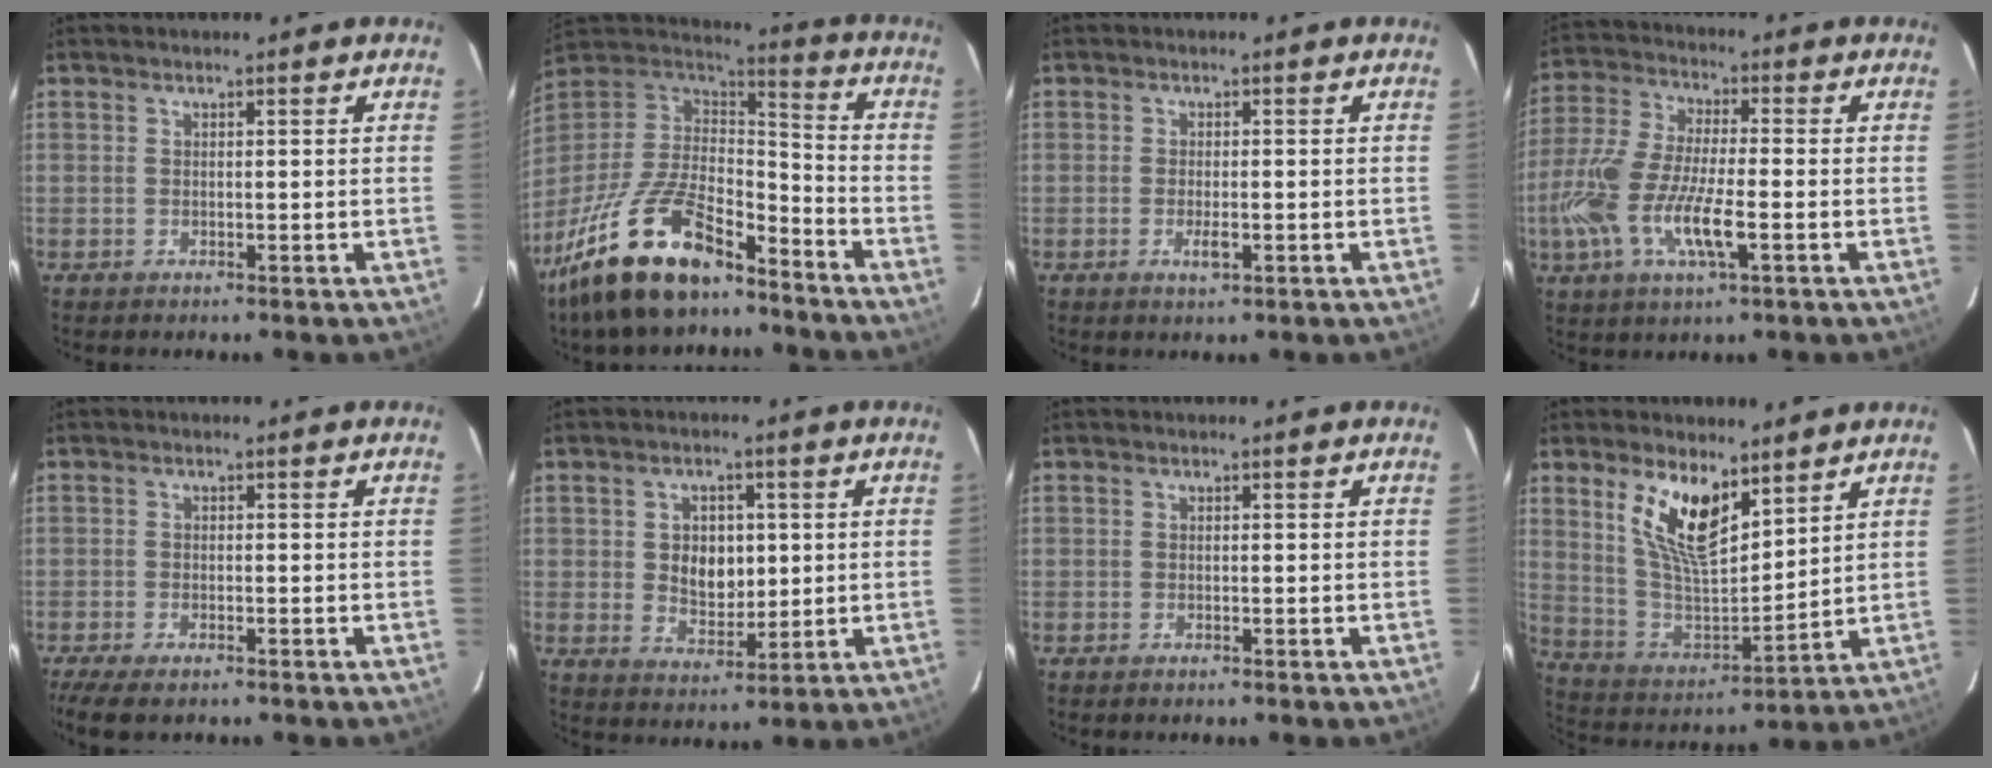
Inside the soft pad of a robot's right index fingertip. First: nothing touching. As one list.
[{"total": 24.1, "force": [-16.5, 9.3, 15.0], "torque": [-0.310, -0.024, -0.288]}, {"total": 2.6, "force": [-0.9, 1.0, 2.2], "torque": [-0.044, -0.003, -0.017]}, {"total": 15.4, "force": [-4.7, 4.5, 14.0], "torque": [-0.303, -0.013, -0.095]}, {"total": 7.2, "force": [-5.5, 2.0, 4.1], "torque": [-0.102, -0.031, -0.101]}, {"total": 10.2, "force": [0.8, 5.8, 8.3], "torque": [-0.154, 0.005, 0.024]}, {"total": 0.5, "force": [-0.5, 0.1, 0.2], "torque": [-0.004, -0.001, -0.011]}, {"total": 13.8, "force": [7.8, 5.7, 9.9], "torque": [-0.190, -0.001, 0.161]}]